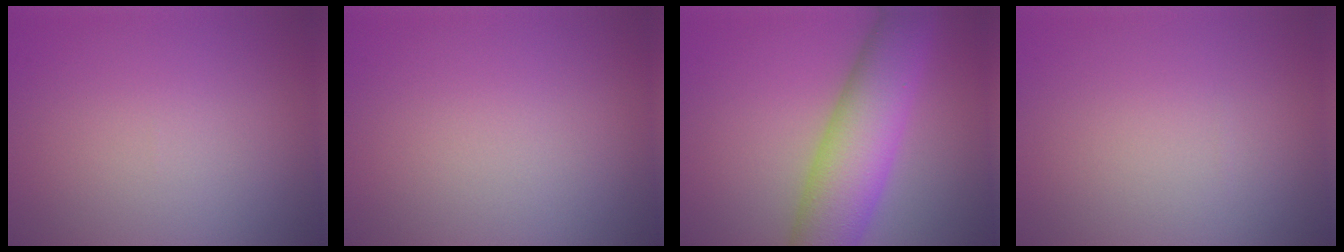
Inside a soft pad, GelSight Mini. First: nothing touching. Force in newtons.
{"total": 0.0}
{"total": 8.5, "press": 8.5, "slide": 0.1}
{"total": 0.0}